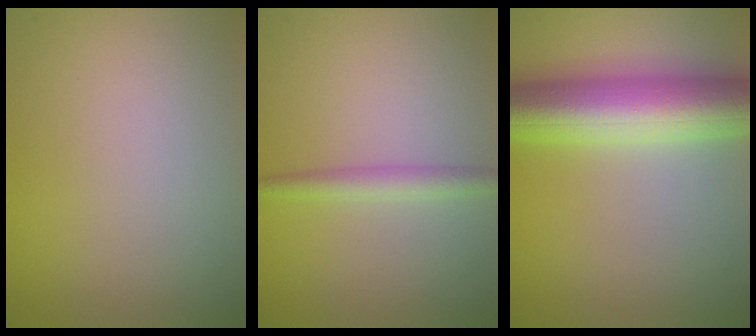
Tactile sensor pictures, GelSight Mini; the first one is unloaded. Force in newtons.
{"total": 1.9, "press": 1.9, "slide": 0.1}
{"total": 9.6, "press": 9.6, "slide": 0.1}